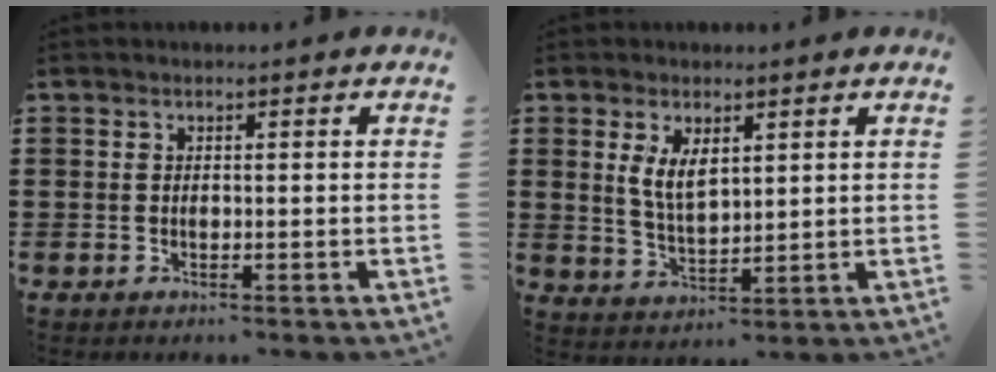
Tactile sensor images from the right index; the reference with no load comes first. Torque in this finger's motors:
{"motor_torque": [0.25, 0.12, 0.26, 0.06]}